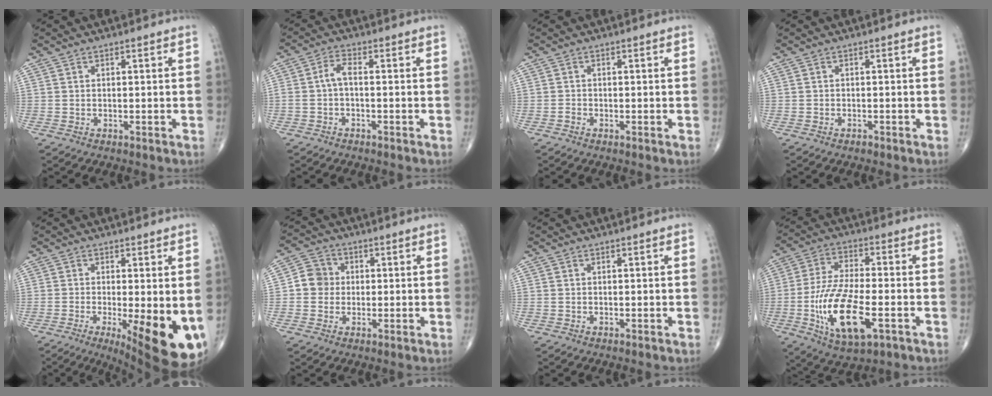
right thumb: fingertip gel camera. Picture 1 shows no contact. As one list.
[{"total": 3.0, "force": [-0.5, 1.2, 2.7], "torque": [-0.058, 0.012, -0.014]}, {"total": 0.6, "force": [-0.4, 0.3, 0.3], "torque": [-0.003, 0.000, -0.012]}, {"total": 0.6, "force": [-0.5, 0.3, 0.2], "torque": [-0.002, 0.001, -0.011]}, {"total": 14.9, "force": [-4.0, 4.7, 13.6], "torque": [-0.154, -0.021, -0.041]}, {"total": 5.4, "force": [0.1, 5.1, 1.8], "torque": [-0.008, 0.011, -0.008]}, {"total": 0.0}, {"total": 16.3, "force": [-5.0, 6.4, 14.1], "torque": [-0.279, 0.007, -0.083]}]